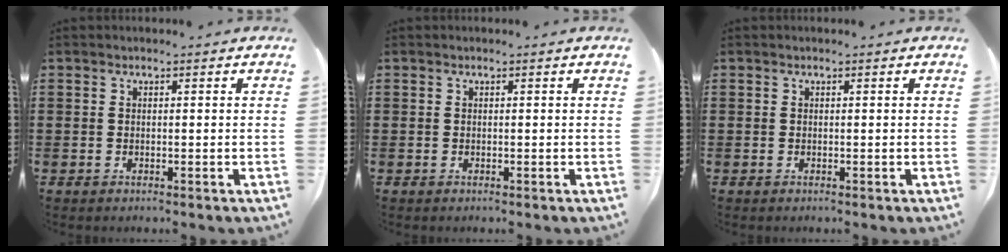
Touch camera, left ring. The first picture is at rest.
{"total": 0.0}
{"total": 0.0}